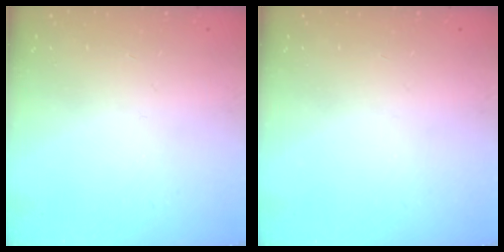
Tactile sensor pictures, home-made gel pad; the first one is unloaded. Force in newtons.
{"total": 0.0}